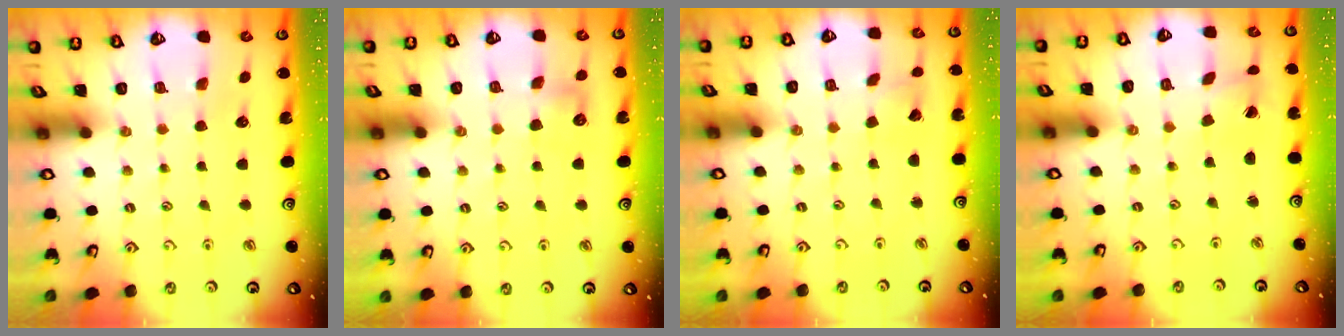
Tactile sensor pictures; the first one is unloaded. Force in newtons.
{"total": 7.0, "press": 7.0, "slide": 0.7}
{"total": 3.4, "press": 3.4, "slide": 0.3}
{"total": 0.8, "press": 0.8, "slide": 0.0}